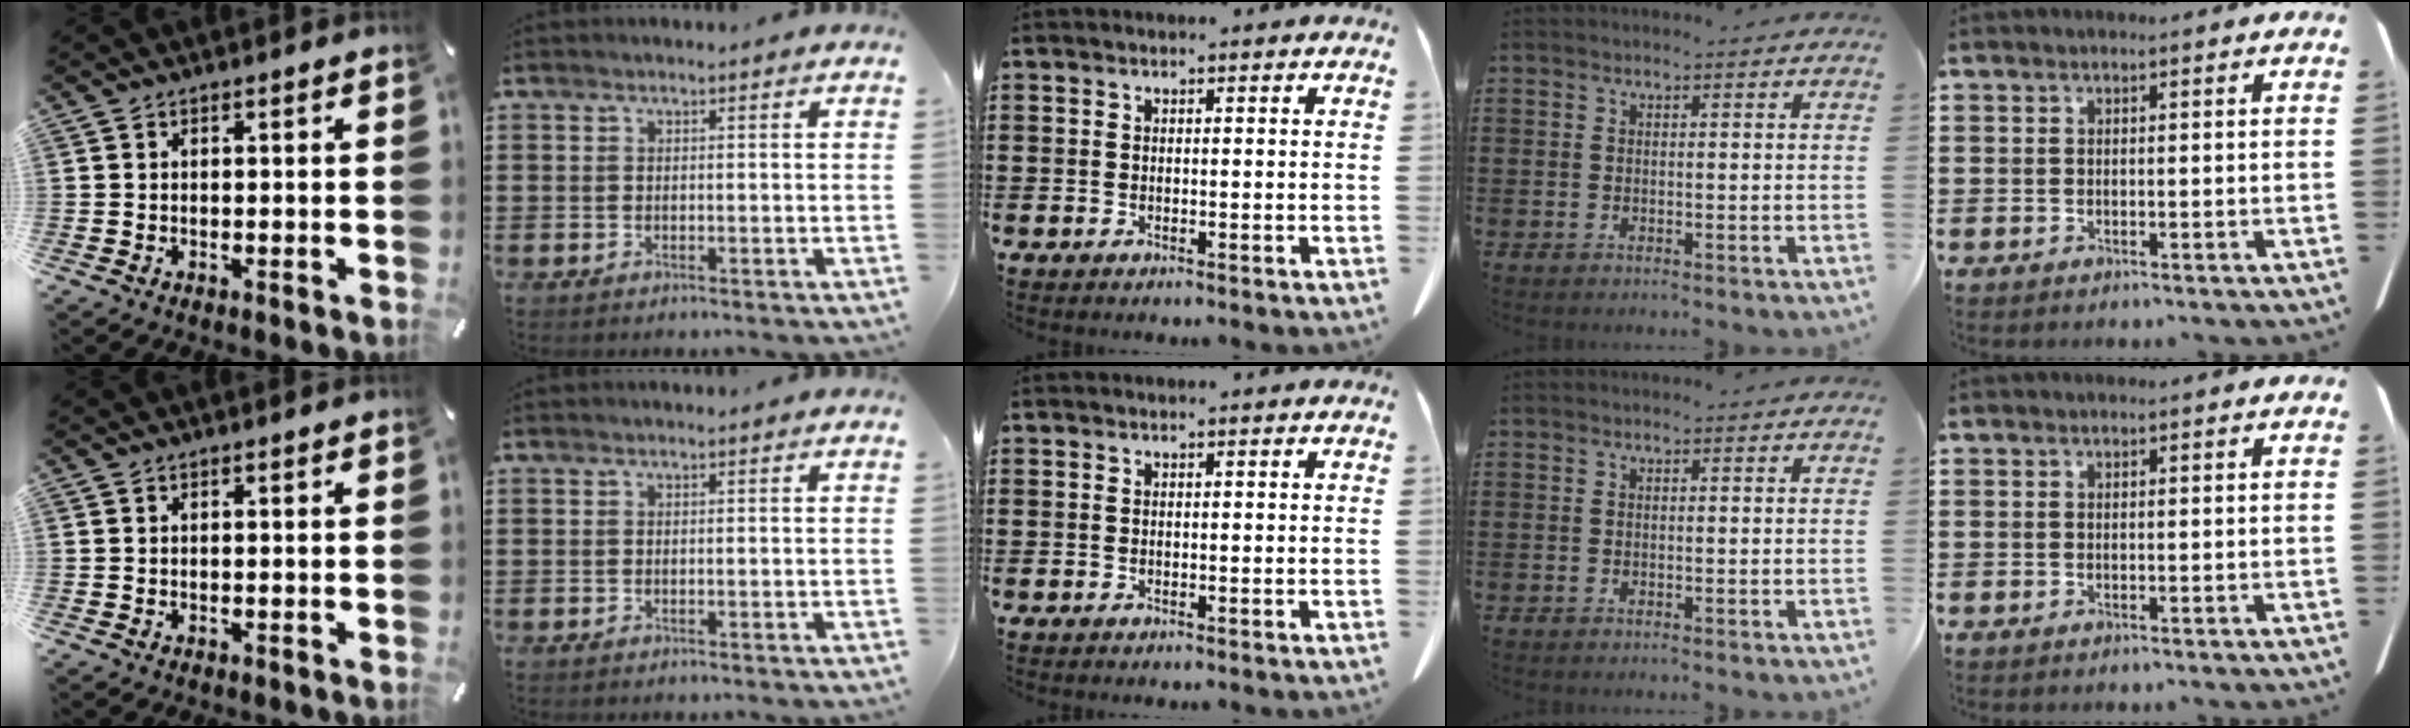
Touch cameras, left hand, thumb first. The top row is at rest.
{}